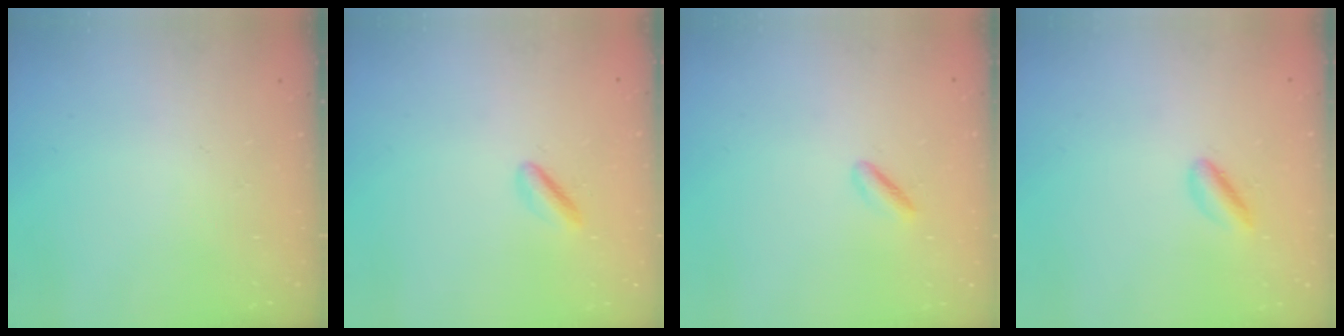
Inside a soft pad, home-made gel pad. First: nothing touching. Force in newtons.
{"total": 2.1, "press": 1.9, "slide": 0.9}
{"total": 1.6, "press": 1.2, "slide": 1.1}
{"total": 3.3, "press": 3.1, "slide": 1.3}